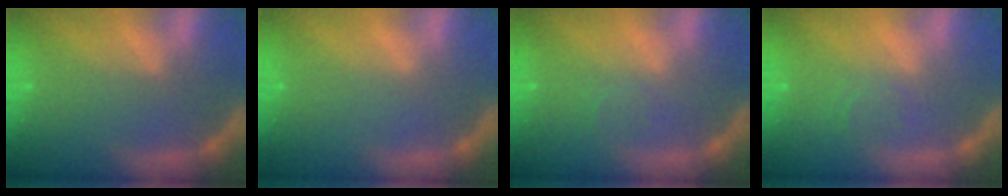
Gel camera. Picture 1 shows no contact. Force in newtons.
{"total": 0.0}
{"total": 1.0}
{"total": 1.5}